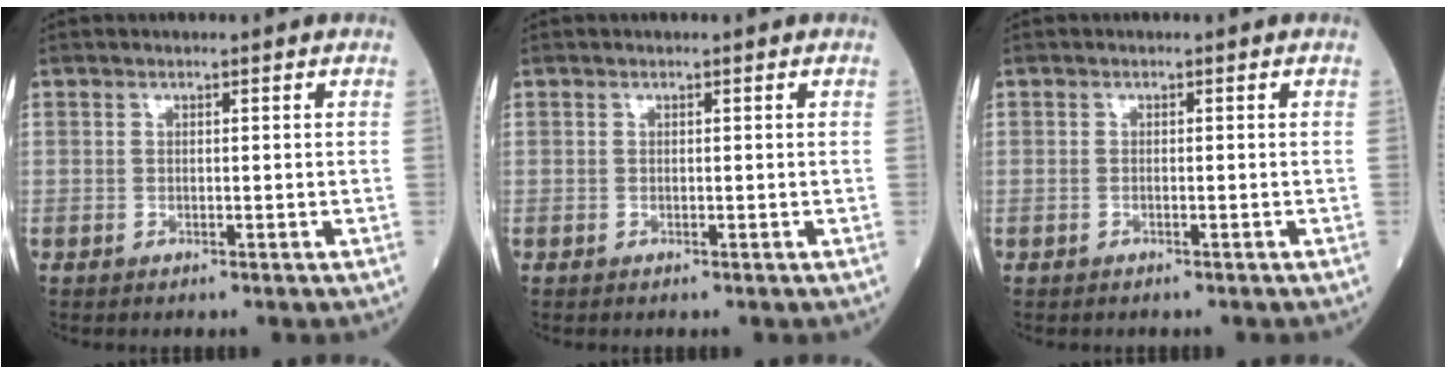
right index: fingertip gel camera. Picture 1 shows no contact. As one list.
[{"total": 0.0}, {"total": 0.5, "force": [-0.4, 0.4, 0.0], "torque": [-0.002, 0.003, -0.008]}]